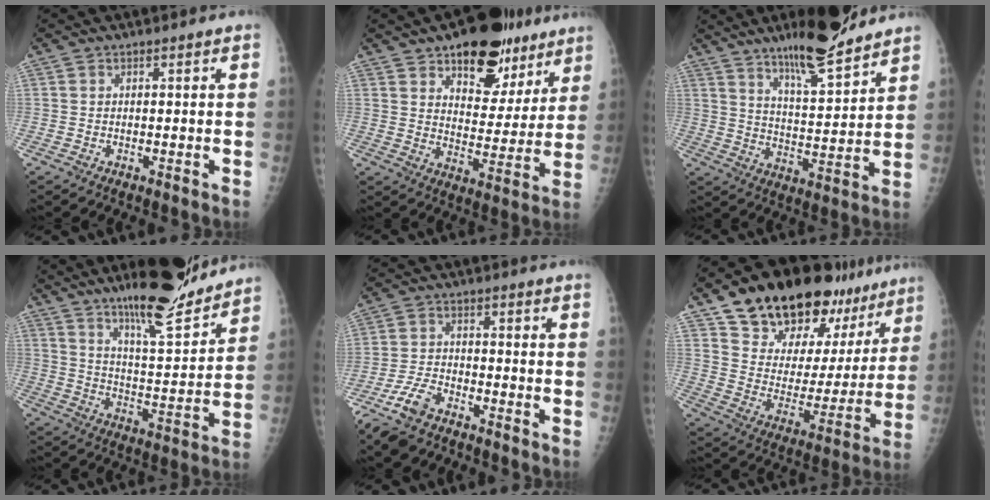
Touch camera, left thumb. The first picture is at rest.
{"total": 17.5, "force": [10.9, 9.3, 10.0], "torque": [-0.074, -0.050, 0.160]}
{"total": 14.3, "force": [10.9, 2.7, 8.9], "torque": [-0.127, -0.071, 0.182]}
{"total": 16.4, "force": [13.1, 2.8, 9.4], "torque": [-0.121, -0.087, 0.216]}
{"total": 8.0, "force": [-5.7, 4.0, 4.0], "torque": [-0.086, 0.017, -0.109]}
{"total": 26.2, "force": [19.0, 13.2, 12.4], "torque": [-0.157, -0.072, 0.290]}